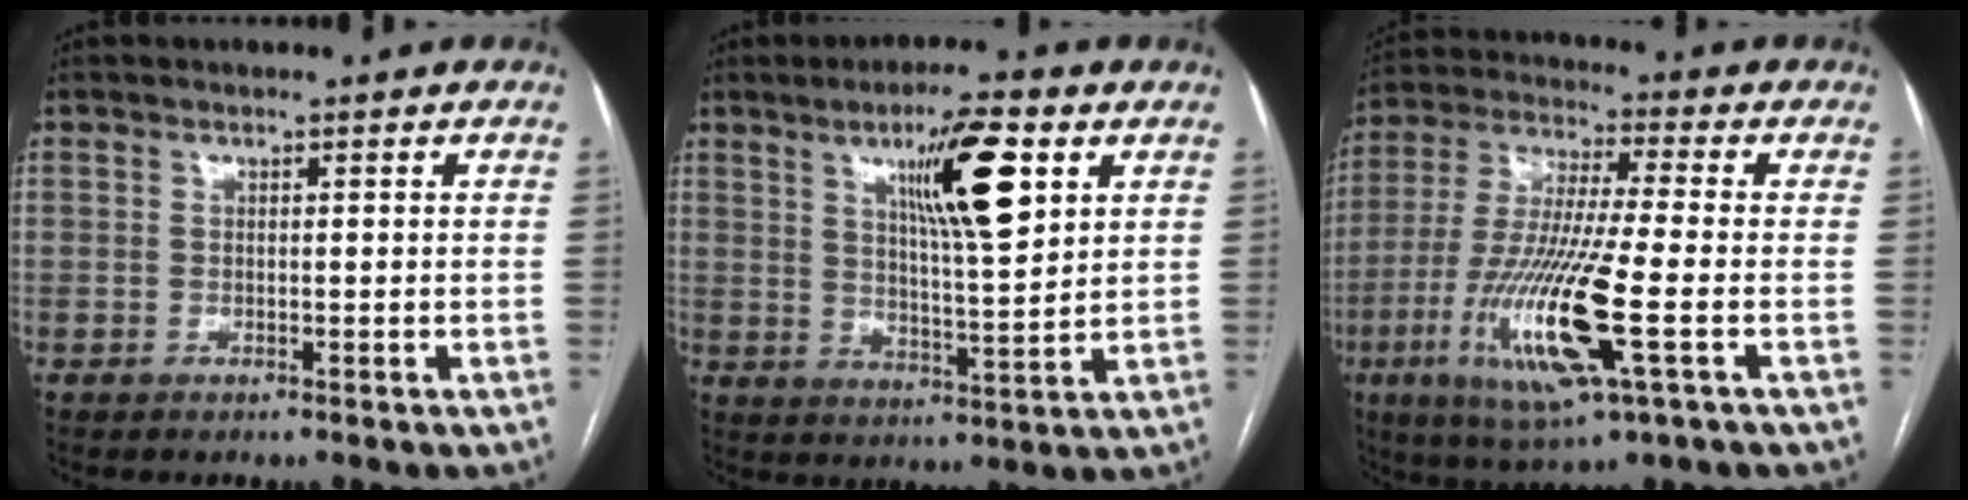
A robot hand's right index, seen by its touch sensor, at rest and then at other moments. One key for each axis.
{"total": 11.8, "fx": 5.2, "fy": 1.5, "fz": 10.5, "tx": -0.173, "ty": 0.001, "tz": 0.086}
{"total": 16.8, "fx": -5.1, "fy": 1.2, "fz": 16.0, "tx": -0.333, "ty": -0.027, "tz": -0.091}